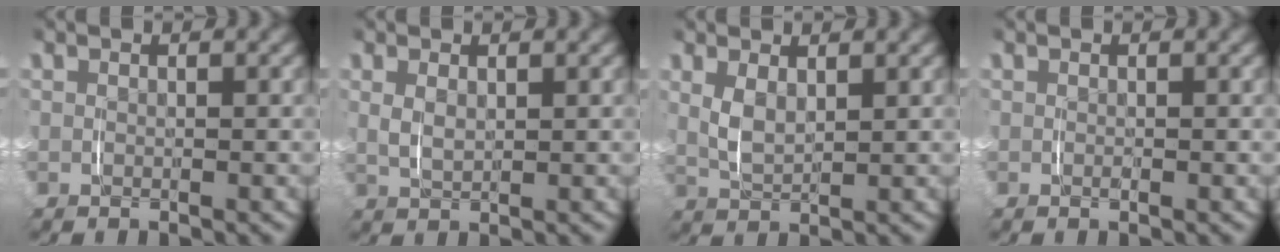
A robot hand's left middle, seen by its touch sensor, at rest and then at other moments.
{"total": 1.2, "force": [0.5, 0.3, 1.0], "torque": [-0.025, -0.007, 0.018]}
{"total": 2.0, "force": [0.9, 0.6, 1.7], "torque": [-0.040, -0.007, 0.023]}
{"total": 0.0}